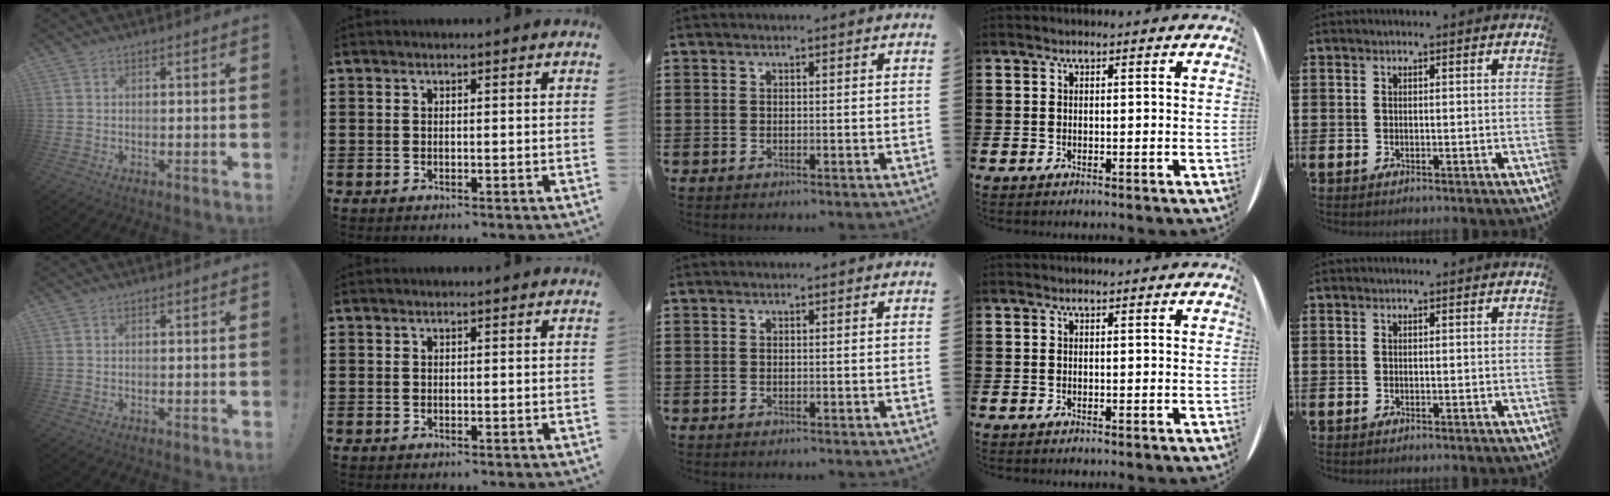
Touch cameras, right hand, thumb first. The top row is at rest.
{}